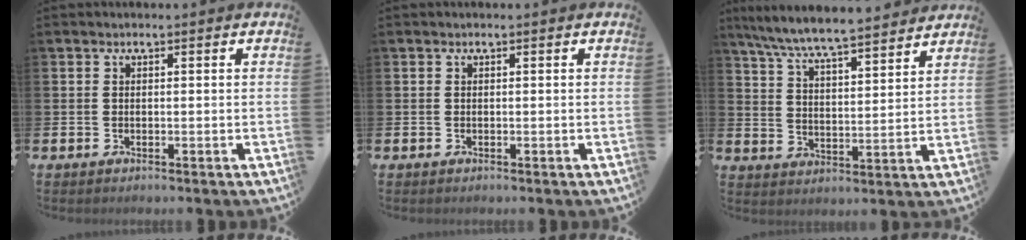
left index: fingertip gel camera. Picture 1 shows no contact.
{"total": 0.0}
{"total": 7.5, "force": [7.2, 0.0, 2.2], "torque": [-0.075, -0.048, 0.128]}